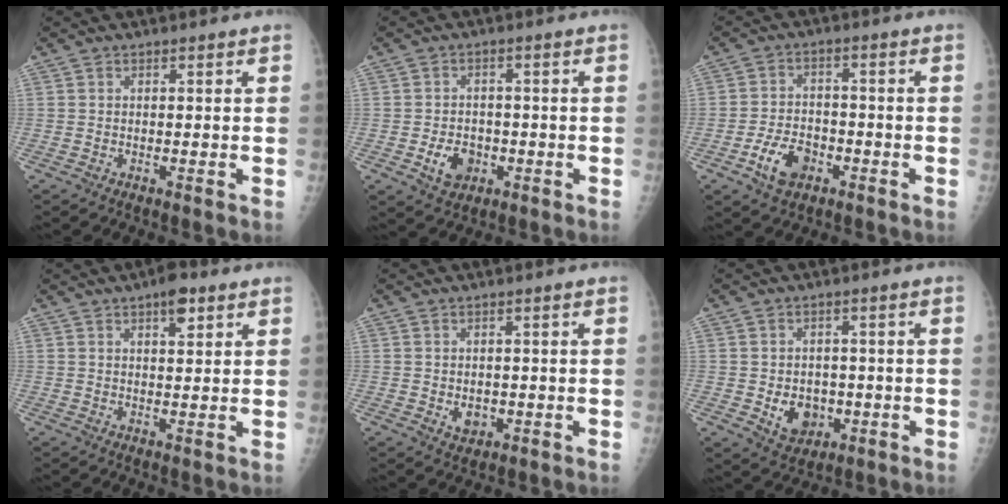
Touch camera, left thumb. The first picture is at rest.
{"total": 5.6, "force": [-1.9, 4.3, 3.1], "torque": [-0.036, 0.009, -0.026]}
{"total": 7.4, "force": [-3.6, 4.9, 4.4], "torque": [-0.065, 0.021, -0.061]}
{"total": 4.7, "force": [2.7, 1.9, 3.3], "torque": [-0.038, -0.010, 0.036]}
{"total": 3.1, "force": [-0.5, 2.4, 1.8], "torque": [-0.015, 0.000, 0.001]}
{"total": 6.8, "force": [-1.4, 5.4, 3.8], "torque": [-0.029, 0.002, -0.008]}